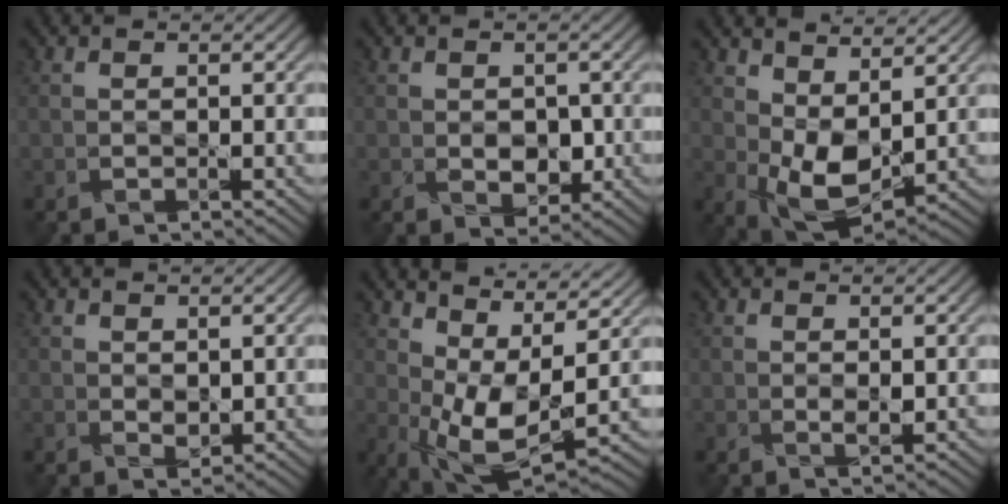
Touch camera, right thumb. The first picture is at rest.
{"total": 2.8, "force": [-0.4, 2.2, 1.7], "torque": [-0.032, -0.007, -0.005]}
{"total": 8.0, "force": [2.9, 4.3, 6.1], "torque": [-0.131, -0.003, 0.054]}
{"total": 1.2, "force": [0.6, 0.8, 0.7], "torque": [-0.017, -0.004, 0.014]}
{"total": 10.0, "force": [4.0, 4.4, 8.0], "torque": [-0.157, -0.006, 0.072]}
{"total": 1.2, "force": [0.3, 0.6, 1.0], "torque": [-0.022, -0.003, 0.007]}